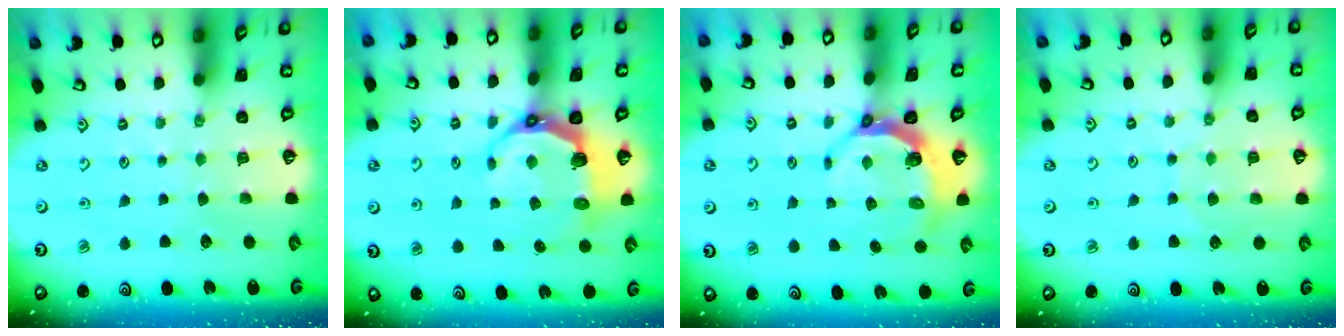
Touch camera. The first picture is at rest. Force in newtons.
{"total": 7.9, "press": 6.3, "slide": 4.8}
{"total": 5.7, "press": 4.5, "slide": 3.6}
{"total": 6.0, "press": 6.0, "slide": 0.6}